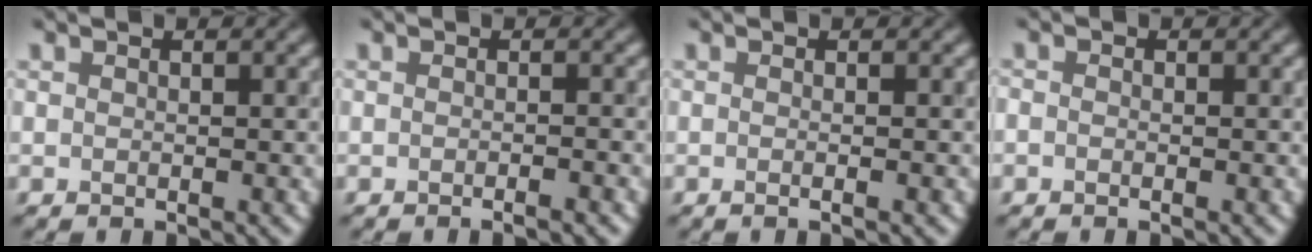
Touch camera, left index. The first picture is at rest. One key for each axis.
{"total": 1.7, "fx": -0.8, "fy": 0.5, "fz": 1.4, "tx": 0.003, "ty": 0.005, "tz": -0.018}
{"total": 2.6, "fx": 0.4, "fy": 1.4, "fz": 2.2, "tx": 0.002, "ty": 0.010, "tz": -0.019}
{"total": 0.5, "fx": -0.5, "fy": -0.1, "fz": -0.2, "tx": 0.003, "ty": 0.005, "tz": 0.000}